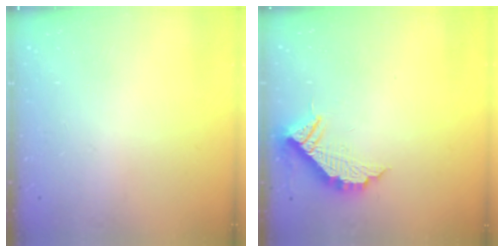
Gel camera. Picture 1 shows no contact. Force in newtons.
{"total": 8.9, "press": 8.9, "slide": 0.3}